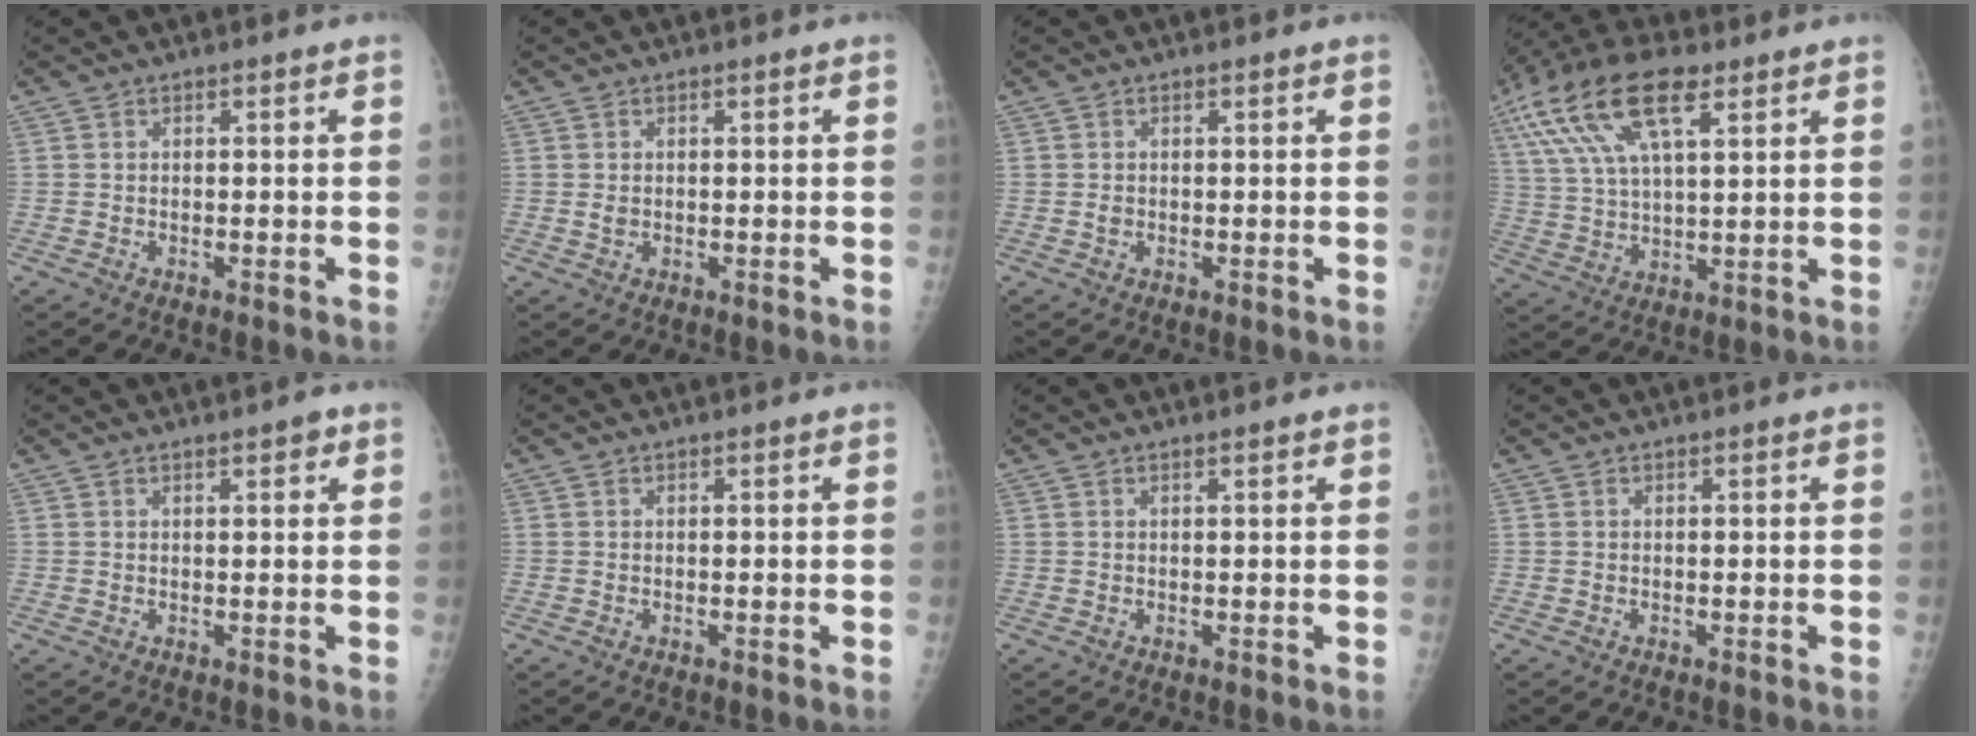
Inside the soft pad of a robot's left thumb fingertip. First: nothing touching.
{"total": 1.0, "force": [0.1, 0.8, 0.6], "torque": [-0.008, 0.000, 0.005]}
{"total": 0.7, "force": [0.0, 0.6, 0.3], "torque": [-0.003, 0.001, 0.001]}
{"total": 18.0, "force": [9.1, 7.3, 13.8], "torque": [-0.283, 0.006, 0.170]}
{"total": 1.8, "force": [1.1, 0.6, 1.3], "torque": [-0.014, -0.003, 0.014]}
{"total": 0.0}
{"total": 0.5, "force": [0.4, 0.0, 0.3], "torque": [-0.005, -0.002, 0.008]}
{"total": 0.0}